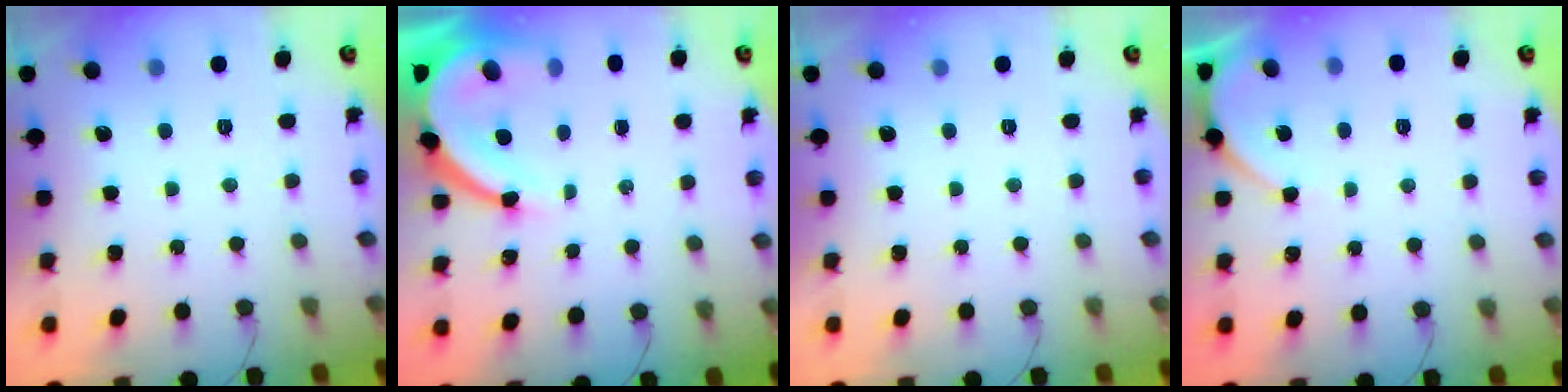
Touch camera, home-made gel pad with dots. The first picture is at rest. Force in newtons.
{"total": 11.1, "press": 11.1, "slide": 1.3}
{"total": 0.0}
{"total": 2.8, "press": 2.8, "slide": 0.4}